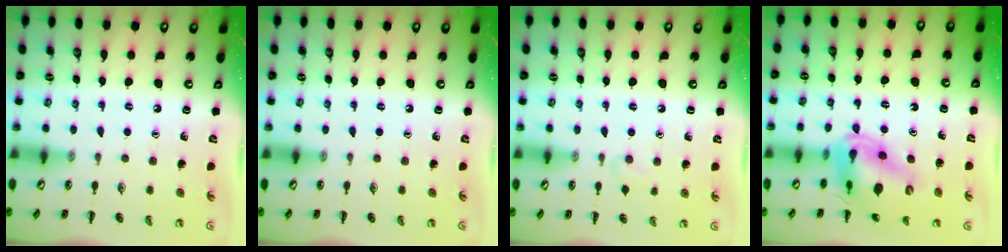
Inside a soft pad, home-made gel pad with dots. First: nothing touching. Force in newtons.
{"total": 0.0}
{"total": 4.5, "press": 4.1, "slide": 1.9}
{"total": 14.4, "press": 13.9, "slide": 4.1}